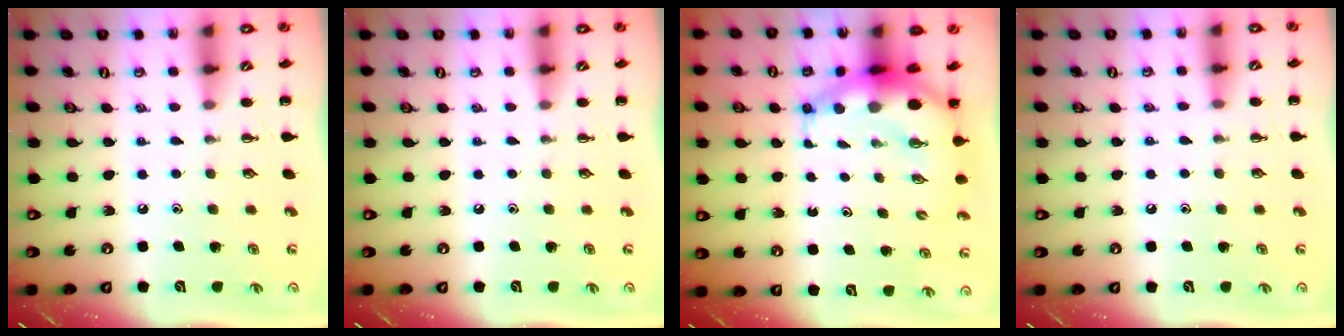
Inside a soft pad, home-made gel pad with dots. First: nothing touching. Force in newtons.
{"total": 0.0}
{"total": 7.6, "press": 7.3, "slide": 2.0}
{"total": 6.5, "press": 6.1, "slide": 2.2}